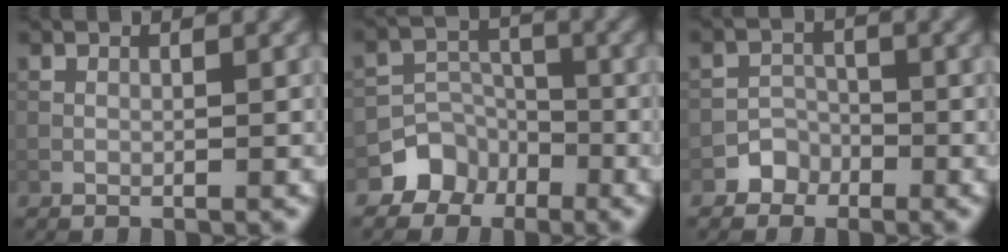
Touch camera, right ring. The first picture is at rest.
{"total": 4.0, "force": [-2.7, 3.0, 0.5], "torque": [0.005, 0.011, -0.046]}
{"total": 1.9, "force": [-1.2, 1.4, 0.0], "torque": [0.012, 0.009, -0.022]}